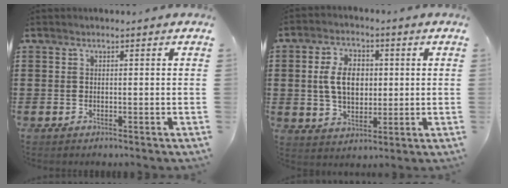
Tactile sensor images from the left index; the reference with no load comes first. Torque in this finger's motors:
{"motor_torque": [1.04, 1.09, 0.34, 0.20]}